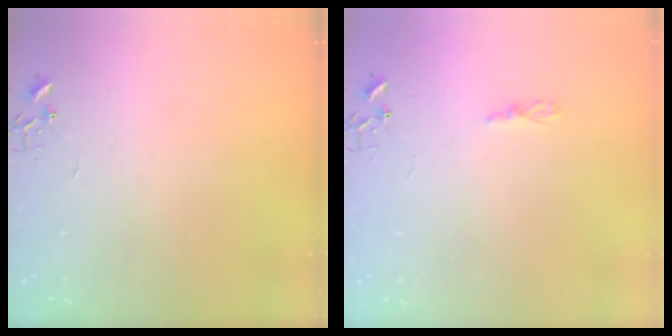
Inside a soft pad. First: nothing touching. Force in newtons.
{"total": 3.2, "press": 3.1, "slide": 0.4}